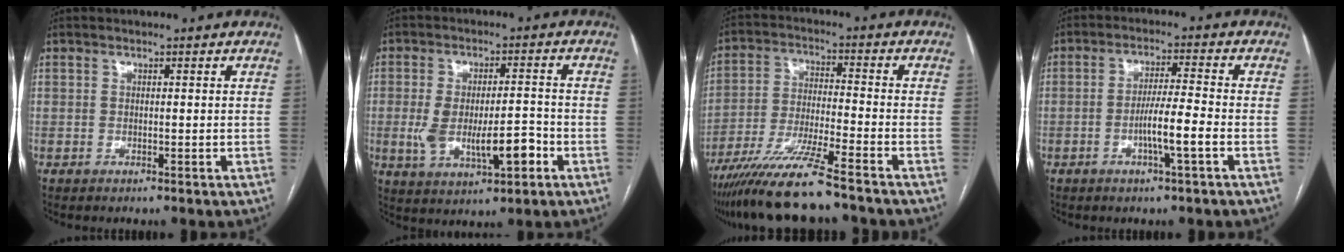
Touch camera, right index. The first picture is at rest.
{"total": 10.3, "force": [-2.6, 3.7, 9.3], "torque": [-0.169, 0.009, -0.033]}
{"total": 12.7, "force": [-10.3, -0.3, 7.5], "torque": [-0.135, -0.030, -0.179]}
{"total": 6.0, "force": [-2.1, -0.2, 5.6], "torque": [-0.105, 0.000, -0.039]}